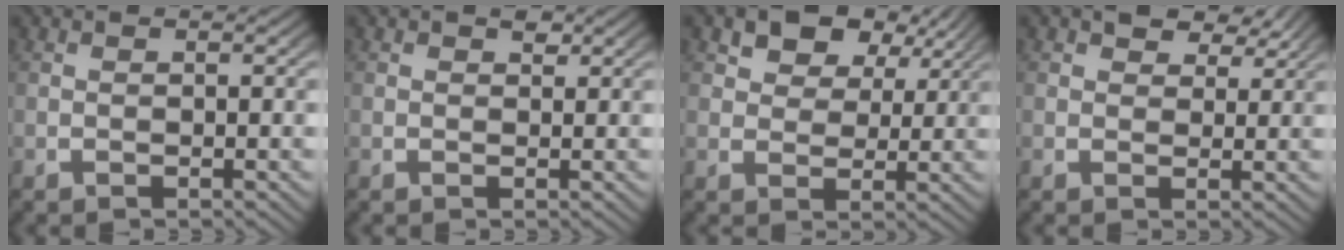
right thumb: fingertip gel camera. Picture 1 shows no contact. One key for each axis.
{"total": 1.1, "fx": 0.8, "fy": 0.6, "fz": 0.5, "tx": 0.000, "ty": 0.000, "tz": 0.014}
{"total": 5.6, "fx": 3.7, "fy": 3.1, "fz": 2.9, "tx": -0.051, "ty": 0.006, "tz": 0.063}
{"total": 3.3, "fx": 2.5, "fy": 1.5, "fz": 1.4, "tx": -0.017, "ty": 0.001, "tz": 0.041}